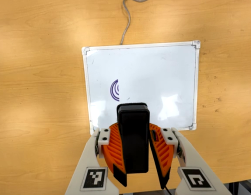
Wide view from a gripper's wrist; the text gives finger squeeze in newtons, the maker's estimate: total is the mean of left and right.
{"total": 11.7, "left": 10.3, "right": 13.1}